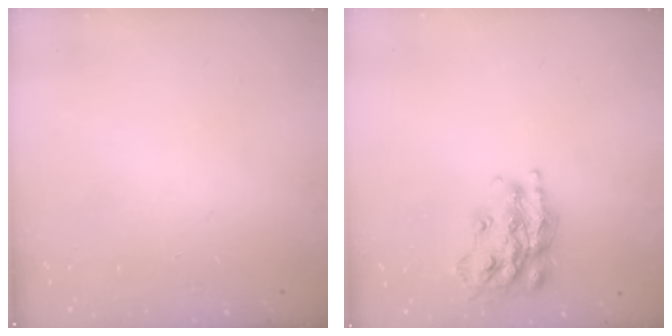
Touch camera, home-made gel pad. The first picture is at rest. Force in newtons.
{"total": 17.5, "press": 17.5, "slide": 1.0}